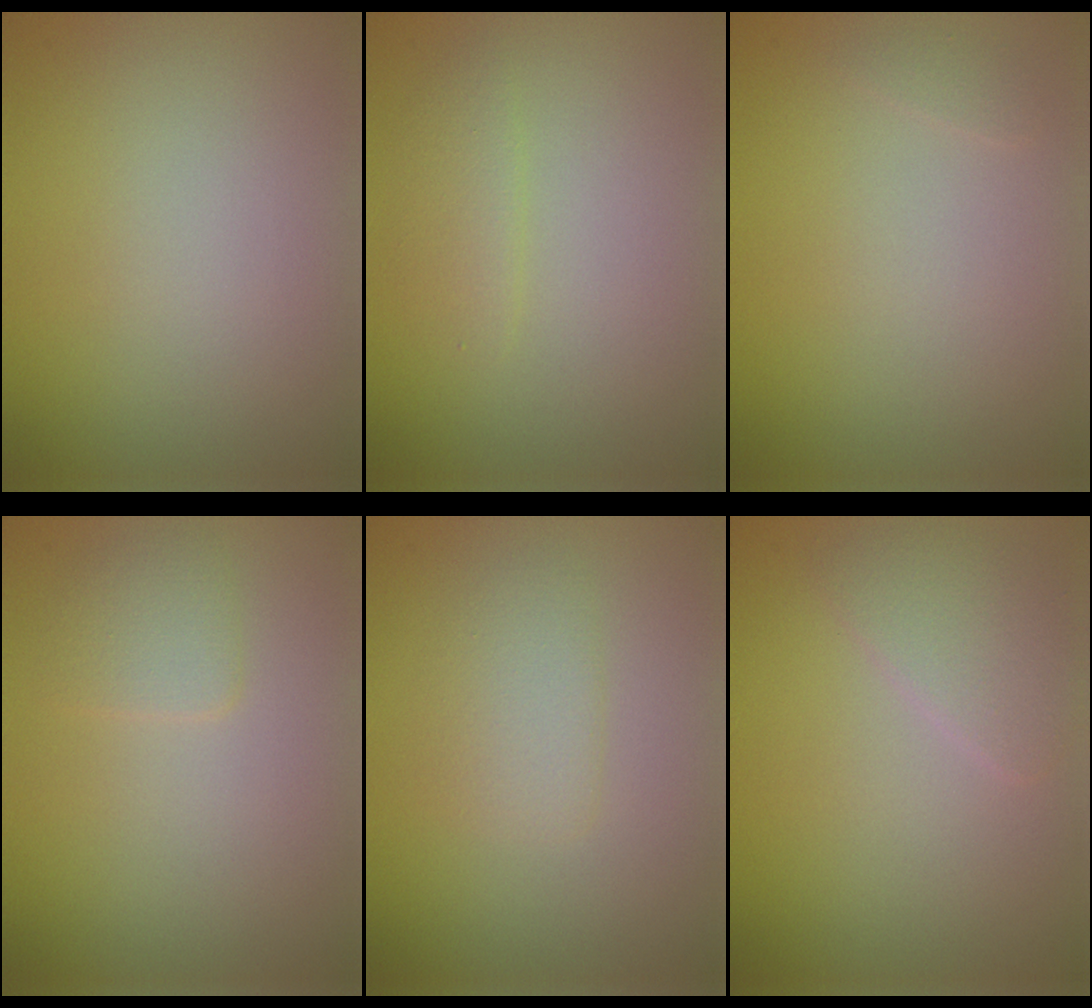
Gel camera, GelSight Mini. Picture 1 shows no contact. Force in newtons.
{"total": 1.5, "press": 1.5, "slide": 0.0}
{"total": 0.5, "press": 0.5, "slide": 0.0}
{"total": 1.4, "press": 1.4, "slide": 0.1}
{"total": 1.8, "press": 1.8, "slide": 0.1}
{"total": 2.4, "press": 2.4, "slide": 0.1}